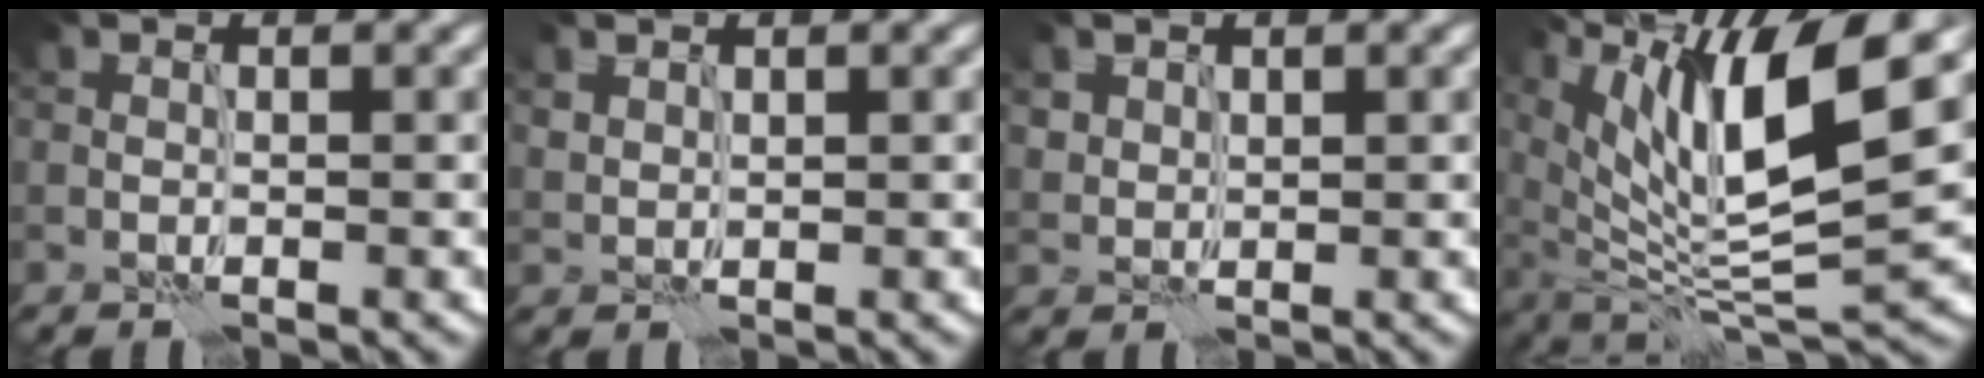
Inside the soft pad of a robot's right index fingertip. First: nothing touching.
{"total": 1.1, "force": [1.0, 0.4, 0.2], "torque": [-0.009, -0.001, 0.023]}
{"total": 1.5, "force": [1.1, 1.0, 0.3], "torque": [-0.009, -0.002, 0.023]}
{"total": 11.5, "force": [4.9, 2.8, 9.9], "torque": [-0.170, 0.002, 0.096]}